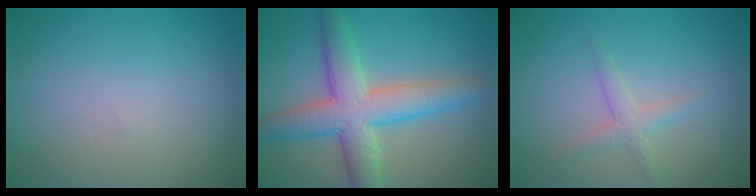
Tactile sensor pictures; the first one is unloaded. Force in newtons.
{"total": 7.0, "press": 7.0, "slide": 0.0}
{"total": 1.6, "press": 1.6, "slide": 0.1}